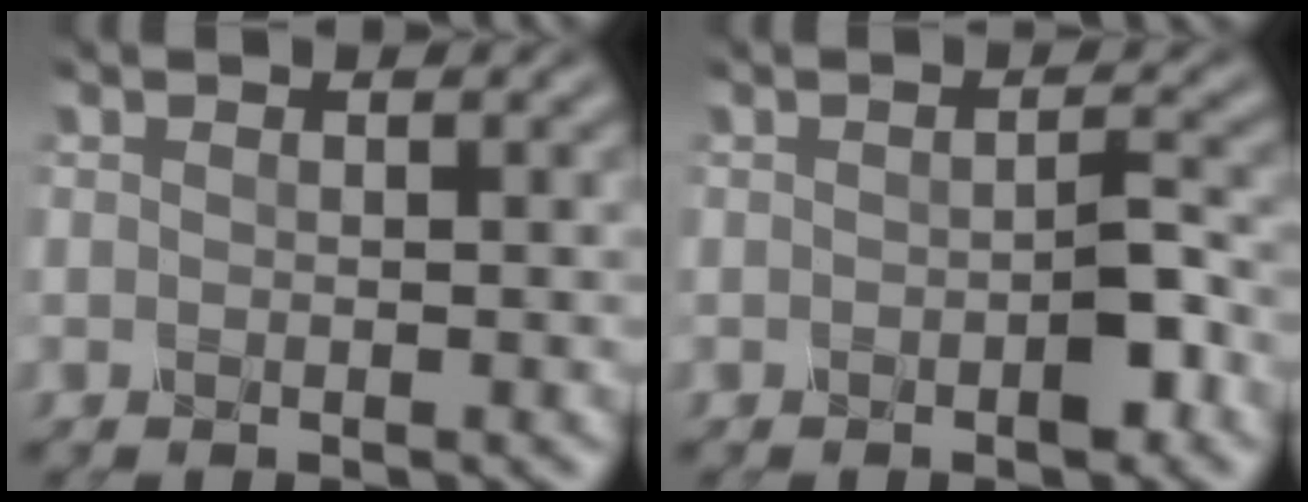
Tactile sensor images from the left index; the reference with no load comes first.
{"total": 1.9, "force": [-0.9, 0.4, 1.7], "torque": [-0.031, 0.007, -0.017]}